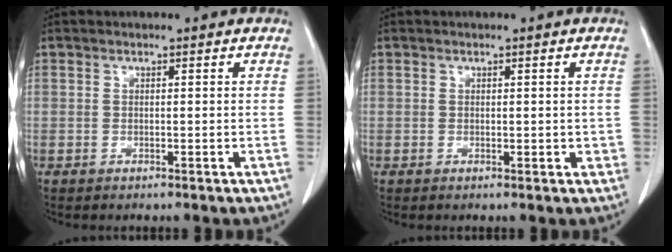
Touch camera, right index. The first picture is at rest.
{"total": 1.3, "force": [0.0, 0.9, 1.0], "torque": [-0.006, 0.000, 0.002]}